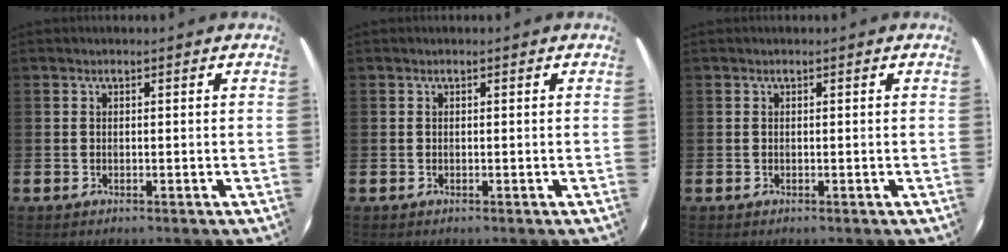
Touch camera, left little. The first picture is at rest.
{"total": 0.0}
{"total": 0.0}